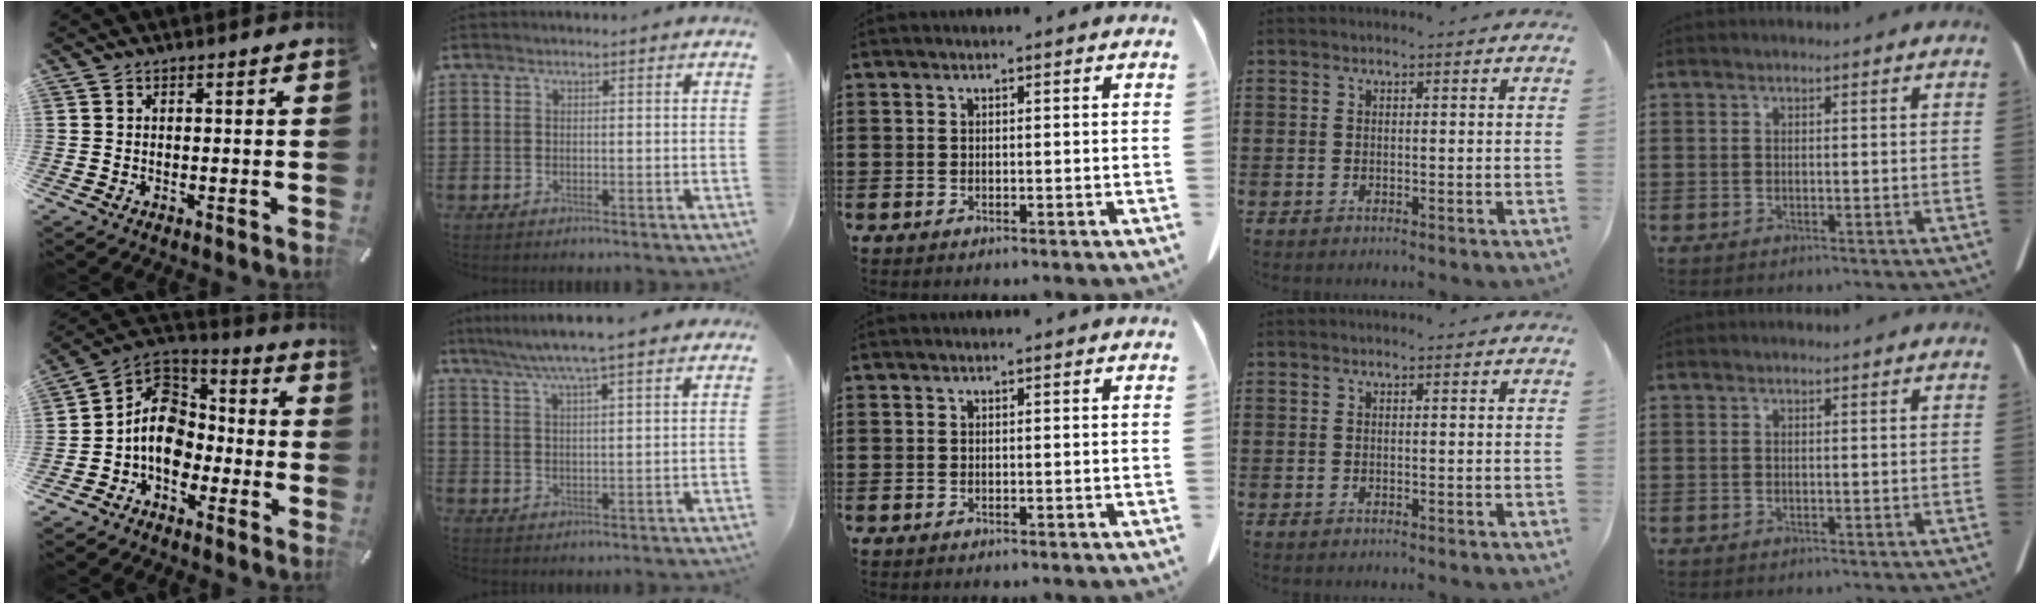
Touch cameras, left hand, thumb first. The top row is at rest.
{"thumb": {"total": 11.0, "force": [-4.0, 8.7, 5.4], "torque": [-0.130, 0.015, -0.075]}, "index": {"total": 6.2, "force": [5.1, 0.1, 3.5], "torque": [-0.083, -0.014, 0.088]}}